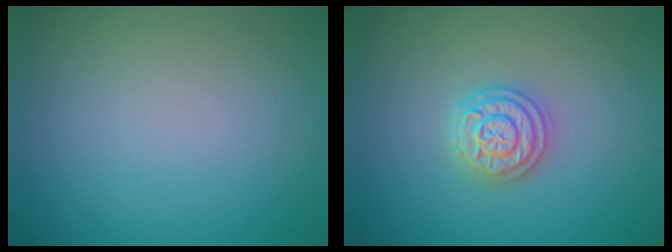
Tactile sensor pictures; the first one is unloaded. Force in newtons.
{"total": 3.4, "press": 3.3, "slide": 0.5}